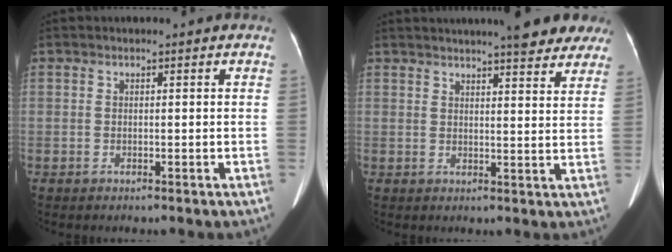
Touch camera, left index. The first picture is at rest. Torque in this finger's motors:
{"motor_torque": [0.98, -1.16, 0.18, 0.05]}